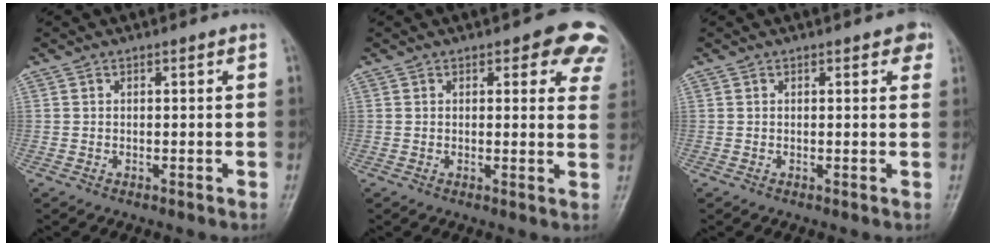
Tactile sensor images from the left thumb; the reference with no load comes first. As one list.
[{"total": 8.0, "force": [5.1, 3.9, 4.8], "torque": [-0.008, -0.020, 0.042]}, {"total": 2.6, "force": [1.3, 1.1, 1.9], "torque": [-0.010, -0.001, 0.011]}]